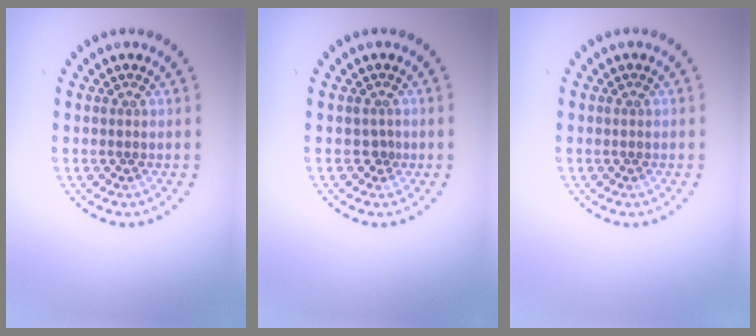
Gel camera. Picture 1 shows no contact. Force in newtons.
{"total": 0.6, "press": 0.4, "slide": 0.5}
{"total": 0.0}